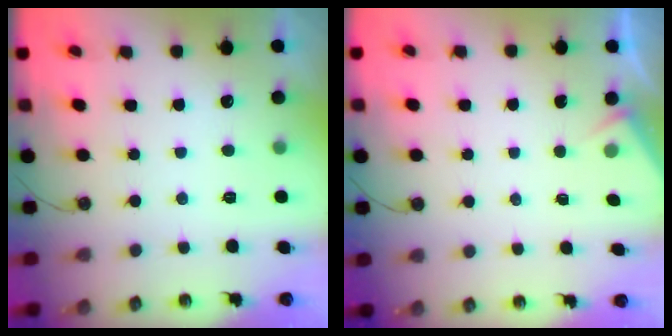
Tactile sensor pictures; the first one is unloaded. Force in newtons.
{"total": 2.9, "press": 2.9, "slide": 0.4}